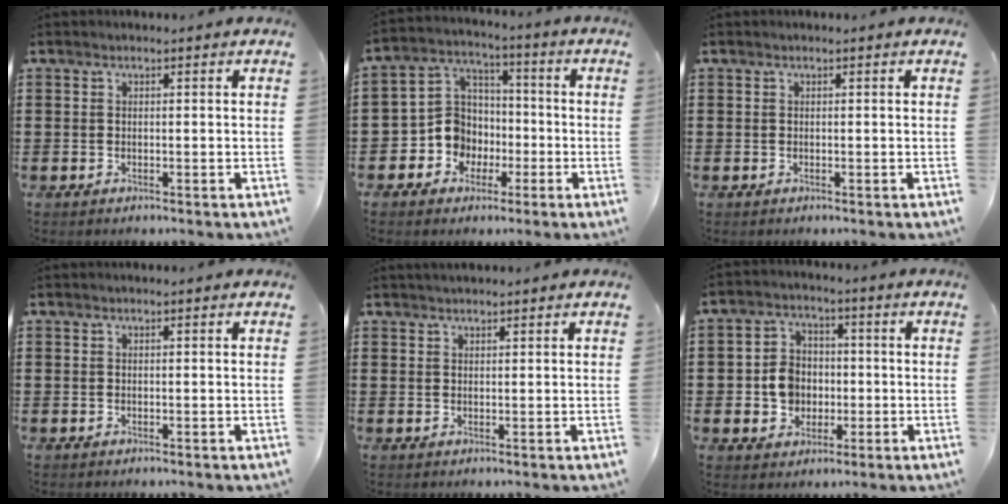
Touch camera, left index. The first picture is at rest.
{"total": 8.6, "force": [-2.4, 7.8, 2.7], "torque": [-0.111, 0.006, -0.053]}
{"total": 0.0}
{"total": 0.0}
{"total": 1.3, "force": [1.2, 0.2, 0.3], "torque": [-0.006, 0.001, 0.023]}
{"total": 6.1, "force": [-0.7, 5.4, 2.6], "torque": [-0.070, 0.014, -0.014]}